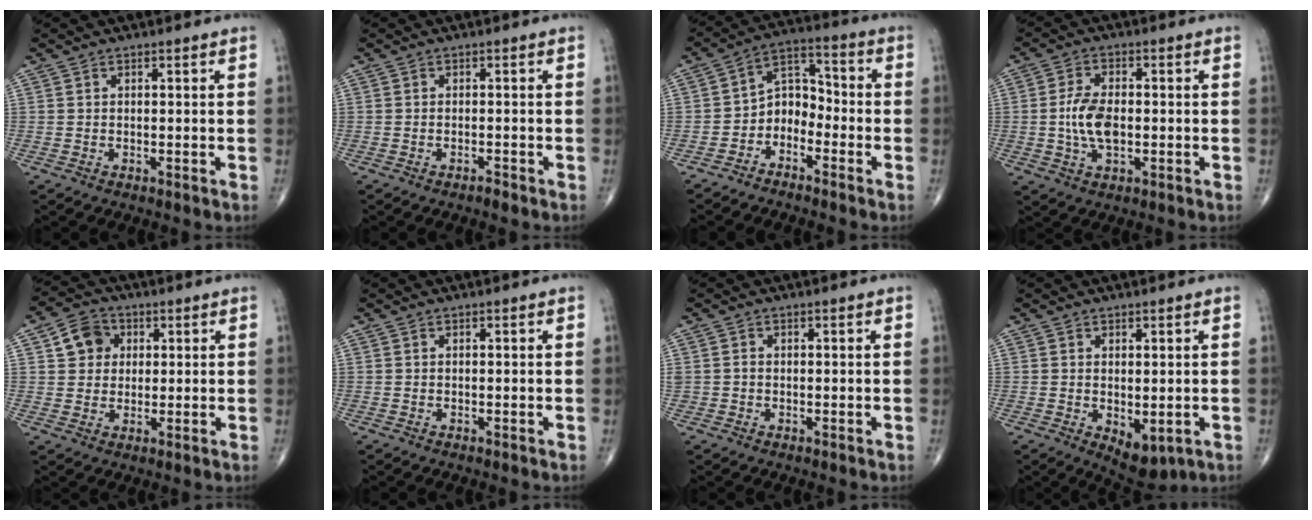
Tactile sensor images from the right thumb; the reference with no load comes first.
{"total": 1.1, "force": [-0.9, 0.2, 0.6], "torque": [-0.015, 0.004, -0.017]}
{"total": 7.1, "force": [-3.4, 5.1, 3.7], "torque": [-0.036, 0.056, -0.076]}
{"total": 7.6, "force": [-0.6, 4.1, 6.4], "torque": [-0.123, 0.003, -0.013]}
{"total": 6.7, "force": [1.9, 5.8, 2.7], "torque": [-0.020, 0.001, 0.027]}
{"total": 0.0}
{"total": 1.0, "force": [-0.1, 0.9, 0.4], "torque": [-0.002, 0.003, 0.000]}
{"total": 6.1, "force": [-1.3, 3.1, 5.0], "torque": [-0.058, -0.008, -0.003]}